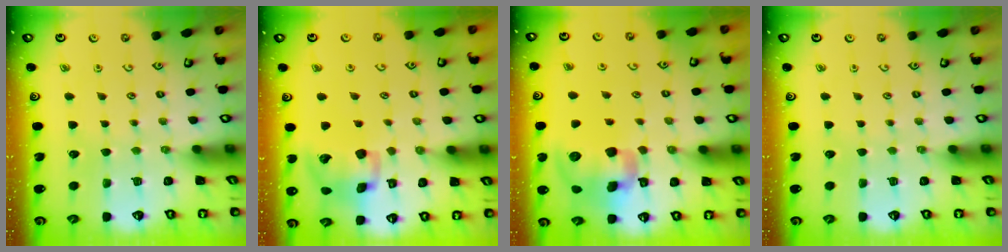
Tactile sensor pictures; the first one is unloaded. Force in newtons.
{"total": 14.3, "press": 14.2, "slide": 2.3}
{"total": 15.7, "press": 15.4, "slide": 2.8}
{"total": 0.0}